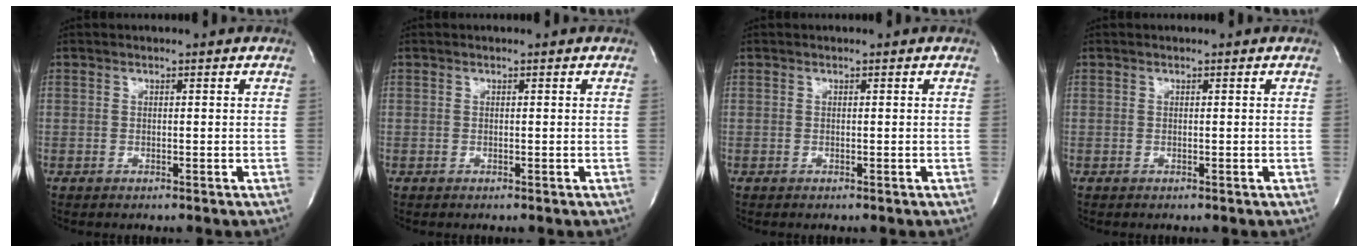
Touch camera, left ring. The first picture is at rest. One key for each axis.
{"total": 0.0}
{"total": 0.0}
{"total": 0.0}